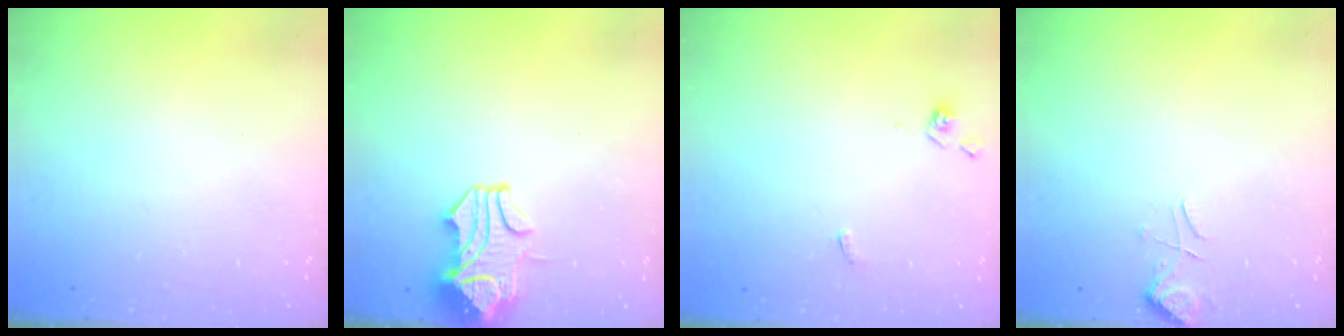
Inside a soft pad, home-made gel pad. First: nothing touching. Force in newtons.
{"total": 2.4, "press": 2.1, "slide": 1.1}
{"total": 2.8, "press": 2.8, "slide": 0.6}
{"total": 3.0, "press": 2.9, "slide": 0.6}